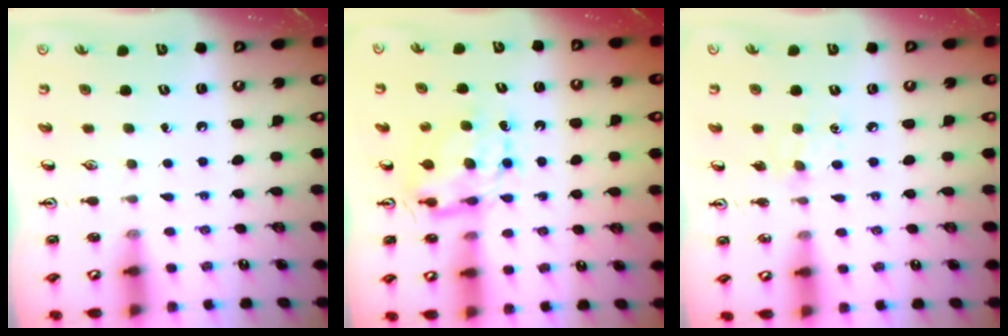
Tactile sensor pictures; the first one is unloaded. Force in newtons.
{"total": 7.2, "press": 7.2, "slide": 0.1}
{"total": 7.2, "press": 7.2, "slide": 0.9}